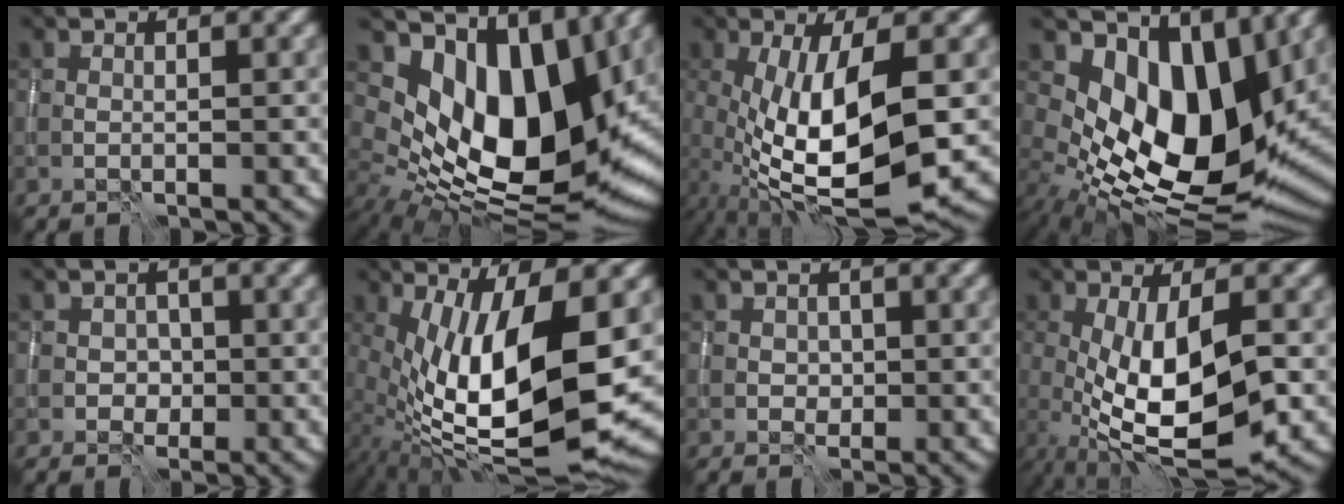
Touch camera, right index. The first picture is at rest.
{"total": 14.6, "force": [3.6, 8.2, 11.5], "torque": [-0.180, -0.011, 0.067]}
{"total": 11.6, "force": [-1.8, 3.8, 10.8], "torque": [-0.199, -0.022, -0.025]}
{"total": 13.2, "force": [3.2, 7.2, 10.6], "torque": [-0.177, -0.010, 0.060]}
{"total": 1.5, "force": [-0.4, 1.4, 0.3], "torque": [-0.003, -0.003, -0.007]}
{"total": 14.0, "force": [-0.5, 5.0, 13.0], "torque": [-0.228, -0.017, -0.001]}
{"total": 1.1, "force": [-0.1, 1.1, 0.2], "torque": [-0.006, -0.003, 0.000]}
{"total": 9.5, "force": [-2.1, 3.5, 8.6], "torque": [-0.166, -0.014, -0.034]}